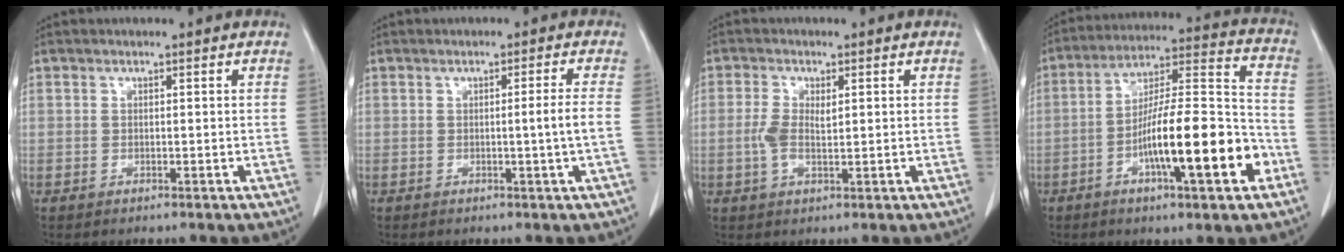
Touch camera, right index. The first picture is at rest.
{"total": 2.8, "force": [-0.5, -1.1, 2.5], "torque": [-0.040, -0.003, -0.007]}
{"total": 4.1, "force": [0.3, 1.7, 3.7], "torque": [-0.081, 0.007, 0.010]}
{"total": 17.8, "force": [-6.4, 2.3, 16.4], "torque": [-0.274, 0.005, -0.101]}